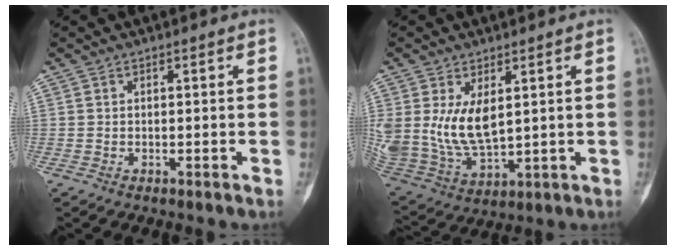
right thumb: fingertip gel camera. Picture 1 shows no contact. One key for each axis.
{"total": 12.7, "fx": 3.0, "fy": 7.1, "fz": 10.0, "tx": -0.198, "ty": -0.022, "tz": 0.080}